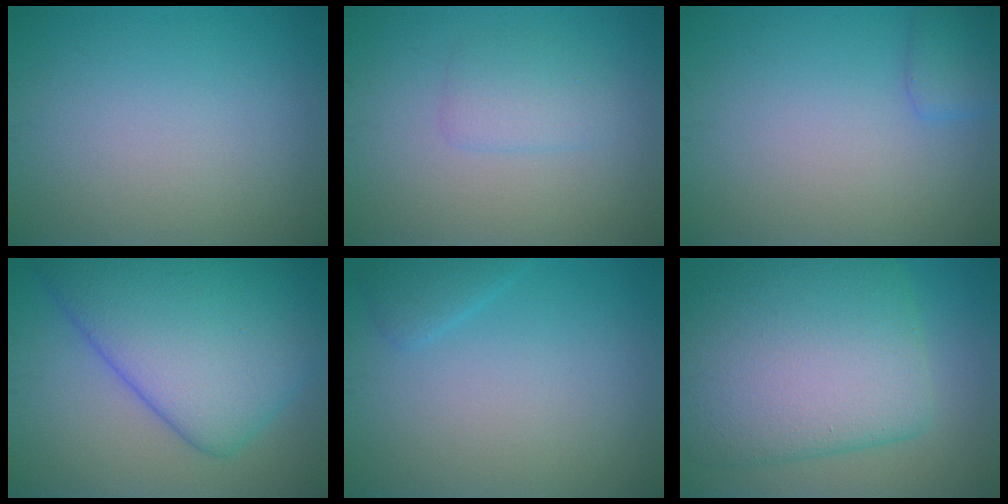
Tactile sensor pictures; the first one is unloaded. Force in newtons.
{"total": 1.9, "press": 1.9, "slide": 0.1}
{"total": 1.7, "press": 1.7, "slide": 0.1}
{"total": 12.6, "press": 12.6, "slide": 0.1}
{"total": 1.4, "press": 1.4, "slide": 0.1}
{"total": 12.5, "press": 12.5, "slide": 0.3}